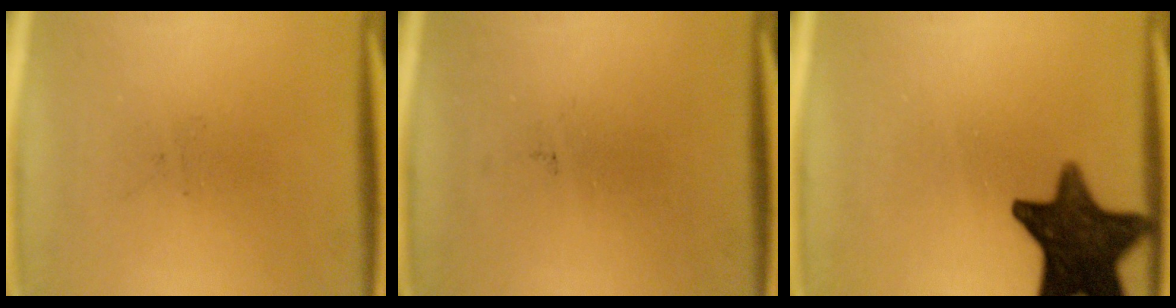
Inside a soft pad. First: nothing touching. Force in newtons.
{"total": 0.0}
{"total": 14.8}